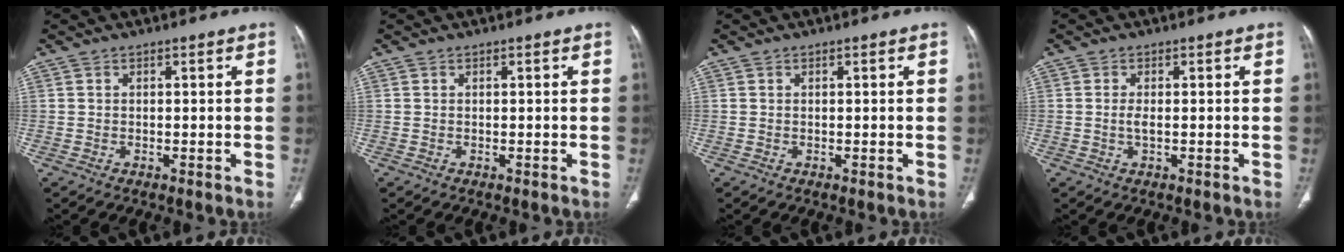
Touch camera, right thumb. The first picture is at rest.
{"total": 0.0}
{"total": 0.0}
{"total": 1.4, "force": [-0.1, 0.5, 1.3], "torque": [-0.030, -0.002, -0.002]}